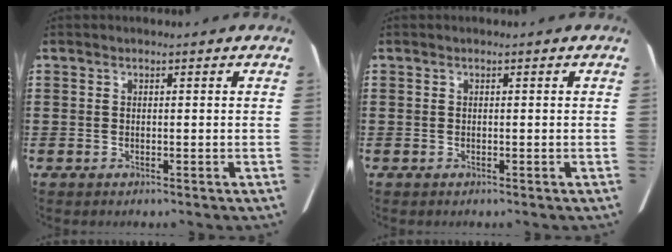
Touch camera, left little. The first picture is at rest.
{"total": 0.0}